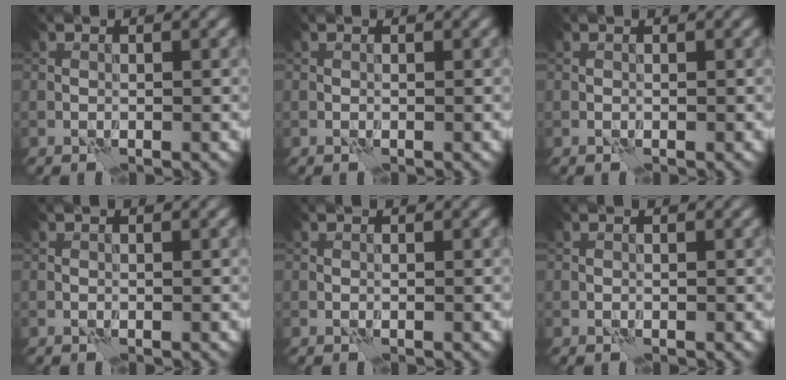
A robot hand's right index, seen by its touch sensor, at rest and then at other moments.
{"total": 0.0}
{"total": 0.0}
{"total": 0.0}
{"total": 0.0}
{"total": 0.0}